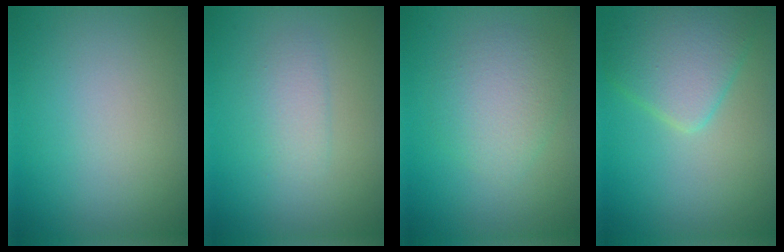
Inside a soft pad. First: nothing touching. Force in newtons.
{"total": 1.7, "press": 1.7, "slide": 0.1}
{"total": 3.1, "press": 3.1, "slide": 0.0}
{"total": 4.8, "press": 4.8, "slide": 0.1}